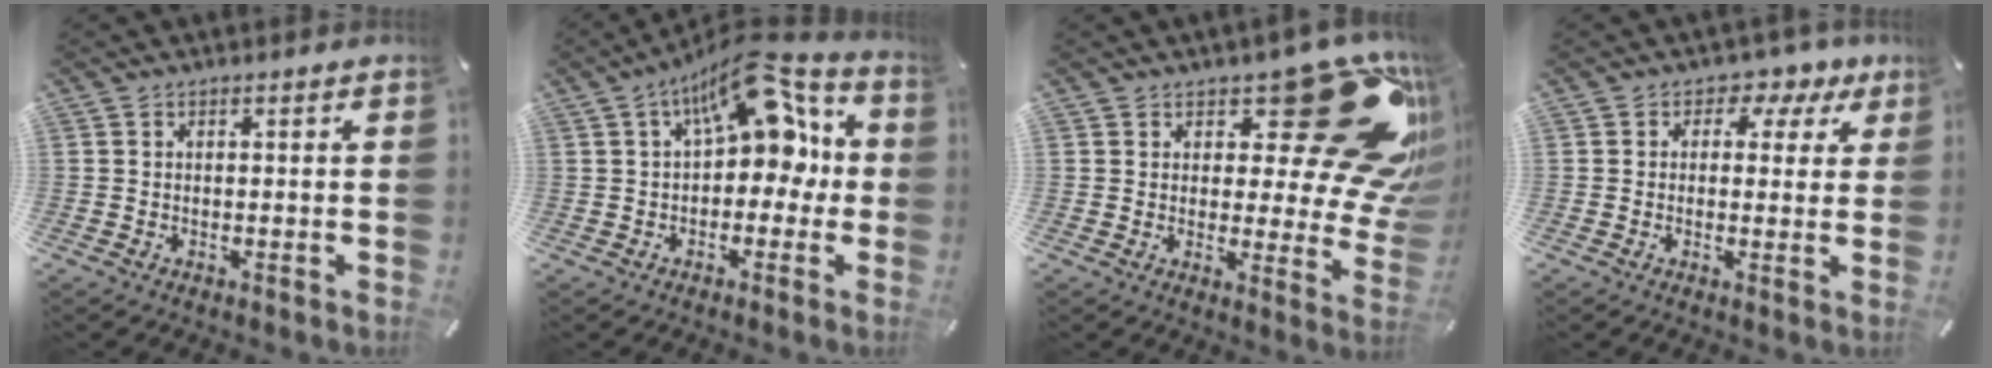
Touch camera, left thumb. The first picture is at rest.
{"total": 15.7, "force": [7.6, 7.8, 11.4], "torque": [-0.166, -0.042, 0.128]}
{"total": 23.4, "force": [12.8, 9.8, 16.9], "torque": [-0.193, -0.085, 0.208]}
{"total": 4.1, "force": [1.1, 3.0, 2.5], "torque": [-0.026, -0.002, 0.010]}